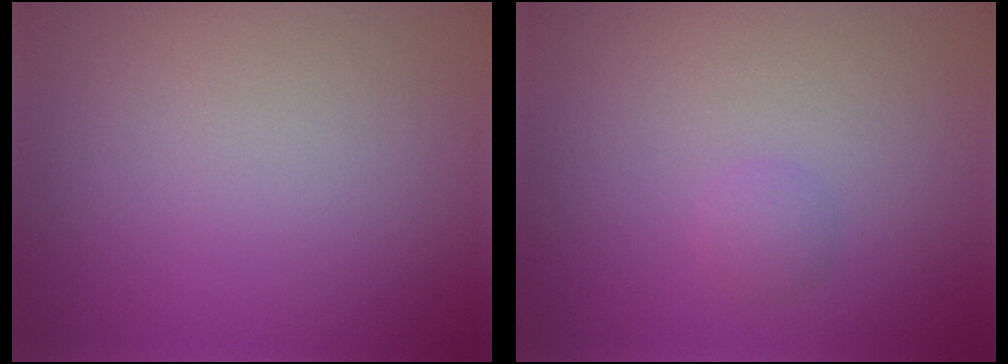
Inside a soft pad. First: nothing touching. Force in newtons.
{"total": 1.1, "press": 1.1, "slide": 0.1}